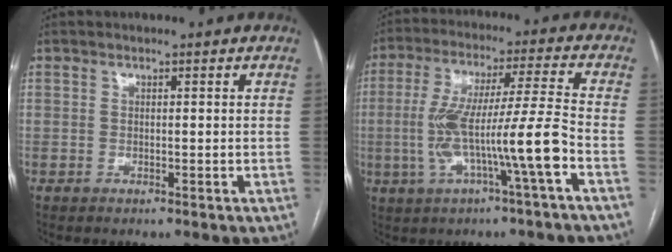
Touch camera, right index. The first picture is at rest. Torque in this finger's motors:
{"motor_torque": [1.80, -0.33, 0.93, 0.21]}